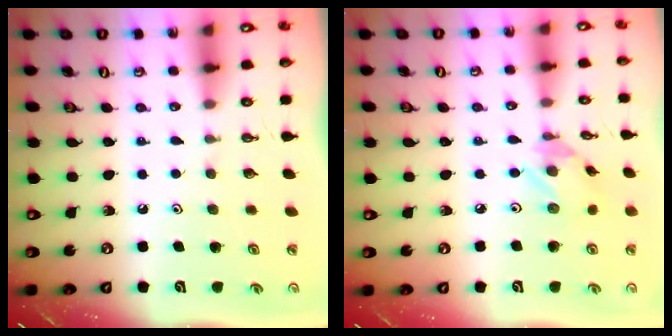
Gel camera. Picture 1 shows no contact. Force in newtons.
{"total": 3.7, "press": 3.7, "slide": 0.1}